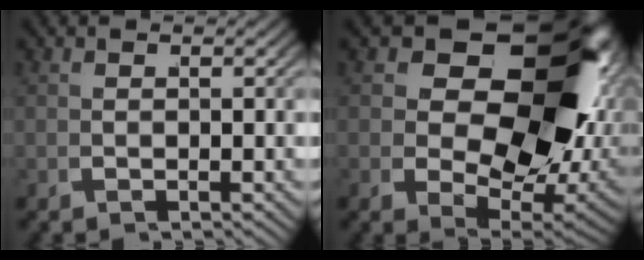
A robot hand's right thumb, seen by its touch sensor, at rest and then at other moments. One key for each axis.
{"total": 20.9, "fx": 2.2, "fy": 12.0, "fz": 16.9, "tx": -0.256, "ty": -0.046, "tz": 0.052}